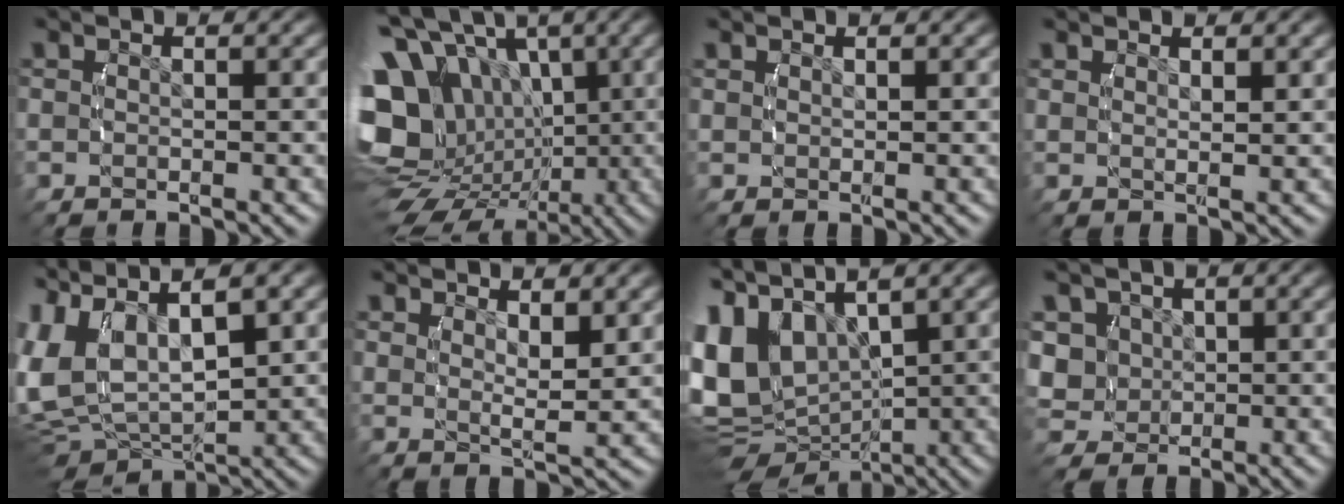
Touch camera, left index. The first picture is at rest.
{"total": 18.4, "force": [-1.1, 15.4, 10.1], "torque": [-0.220, -0.071, -0.005]}
{"total": 0.8, "force": [0.6, -0.1, 0.4], "torque": [0.000, 0.000, 0.017]}
{"total": 1.4, "force": [1.2, -0.3, 0.7], "torque": [-0.006, -0.002, 0.025]}
{"total": 13.2, "force": [1.0, 10.2, 8.3], "torque": [-0.203, -0.025, 0.019]}
{"total": 2.6, "force": [2.0, -0.1, 1.7], "torque": [-0.021, -0.009, 0.038]}
{"total": 13.1, "force": [-0.5, 10.5, 7.8], "torque": [-0.201, -0.041, 0.009]}
{"total": 8.2, "force": [0.1, 7.6, 3.1], "torque": [-0.094, -0.034, 0.009]}